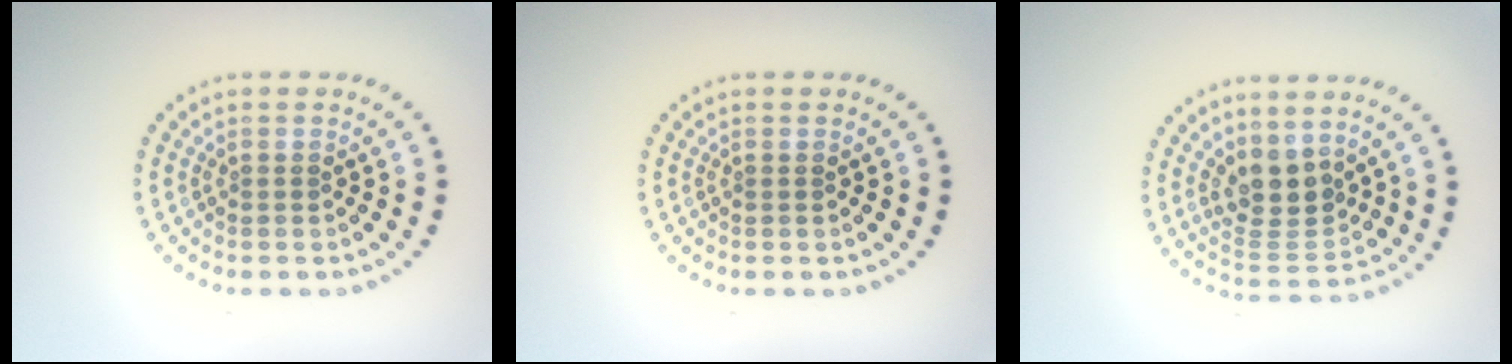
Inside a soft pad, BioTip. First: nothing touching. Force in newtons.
{"total": 0.0}
{"total": 3.8, "press": 3.4, "slide": 1.7}